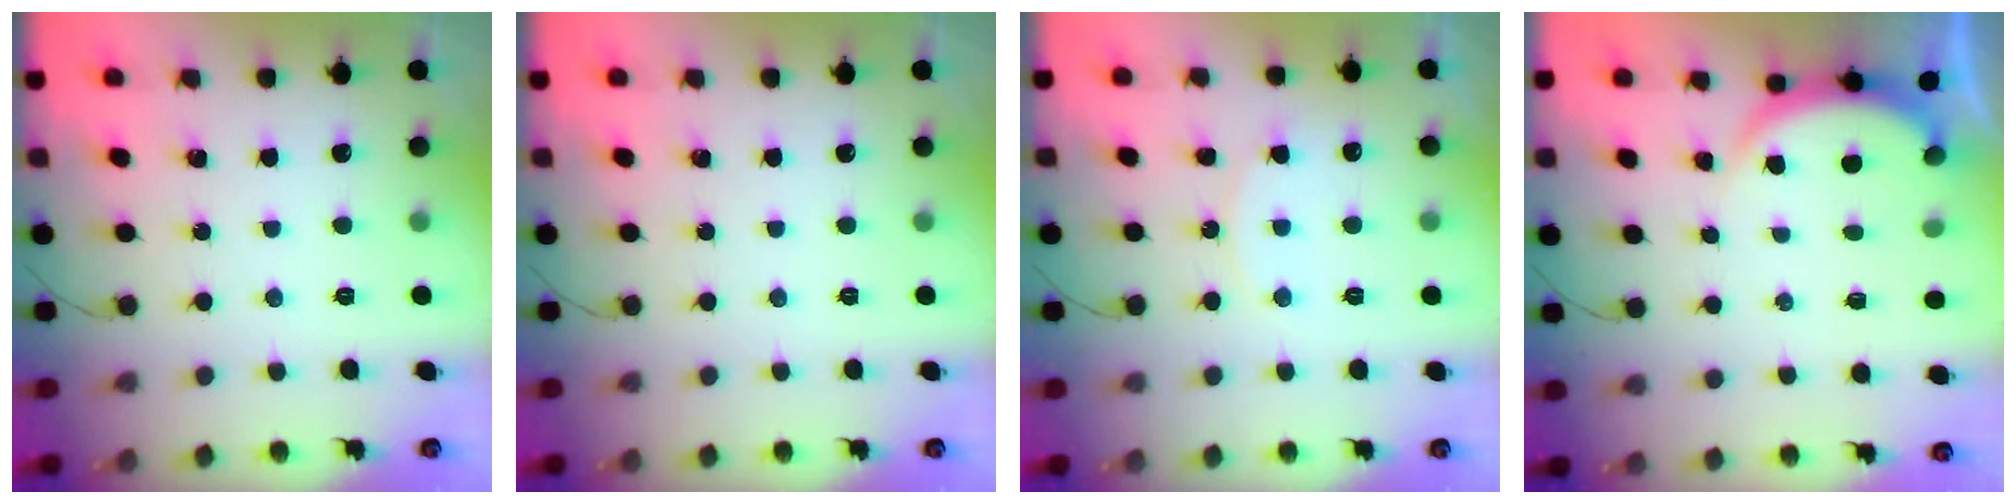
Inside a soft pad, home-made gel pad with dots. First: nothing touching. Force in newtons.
{"total": 0.0}
{"total": 5.6, "press": 5.6, "slide": 0.5}
{"total": 2.8, "press": 2.8, "slide": 0.6}